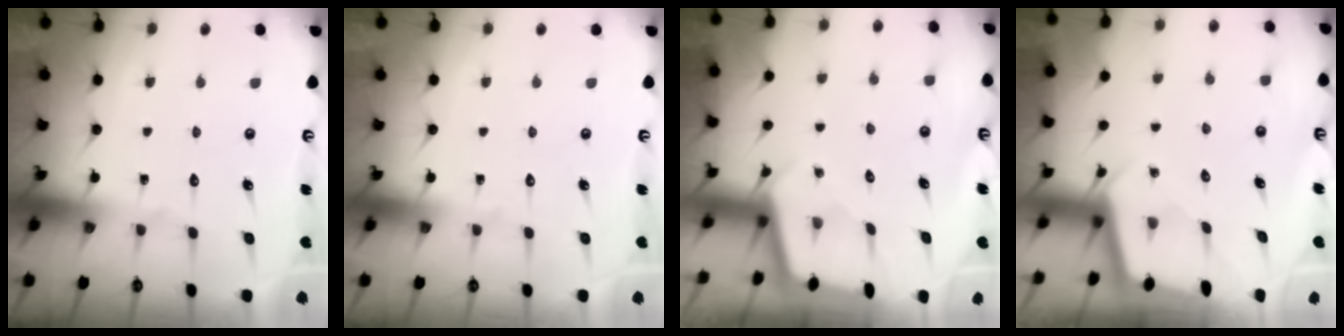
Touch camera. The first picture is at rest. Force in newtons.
{"total": 0.0}
{"total": 1.8, "press": 1.8, "slide": 0.2}
{"total": 1.8, "press": 1.8, "slide": 0.1}